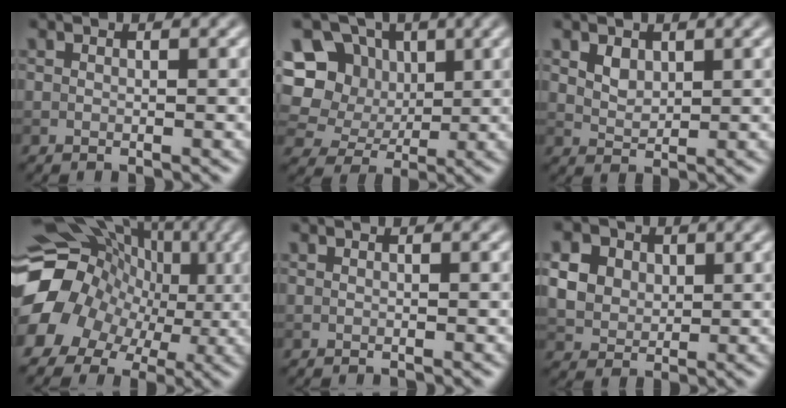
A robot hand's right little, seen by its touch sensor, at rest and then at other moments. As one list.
[{"total": 10.8, "force": [2.5, 9.5, 4.5], "torque": [-0.117, 0.031, 0.034]}, {"total": 1.8, "force": [1.0, 1.1, 0.9], "torque": [-0.018, -0.002, 0.022]}, {"total": 14.7, "force": [-0.5, 12.8, 7.2], "torque": [-0.138, 0.002, -0.015]}, {"total": 0.8, "force": [-0.7, -0.4, 0.0], "torque": [0.005, -0.001, -0.010]}, {"total": 7.8, "force": [3.0, 6.1, 3.7], "torque": [-0.096, 0.023, 0.047]}]